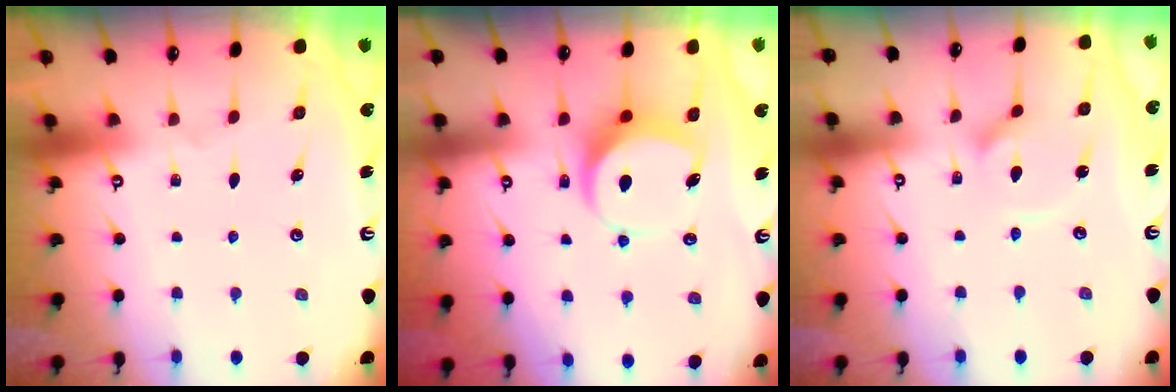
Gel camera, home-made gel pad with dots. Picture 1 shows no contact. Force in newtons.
{"total": 7.0, "press": 7.0, "slide": 0.9}
{"total": 7.0, "press": 7.0, "slide": 0.5}